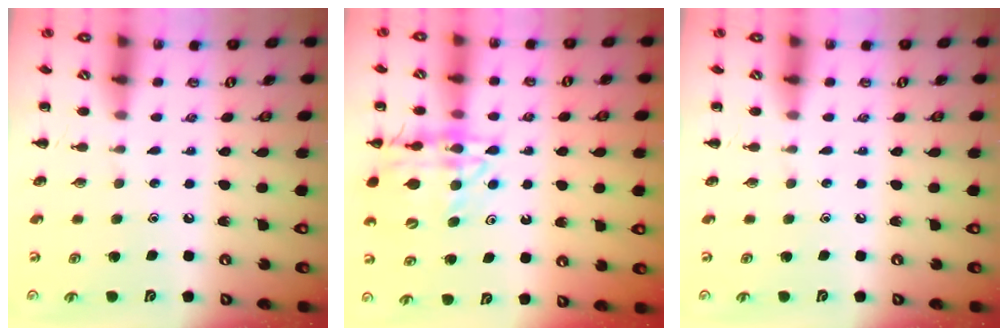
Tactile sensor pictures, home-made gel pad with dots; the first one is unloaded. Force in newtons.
{"total": 16.5, "press": 16.3, "slide": 2.7}
{"total": 0.0}